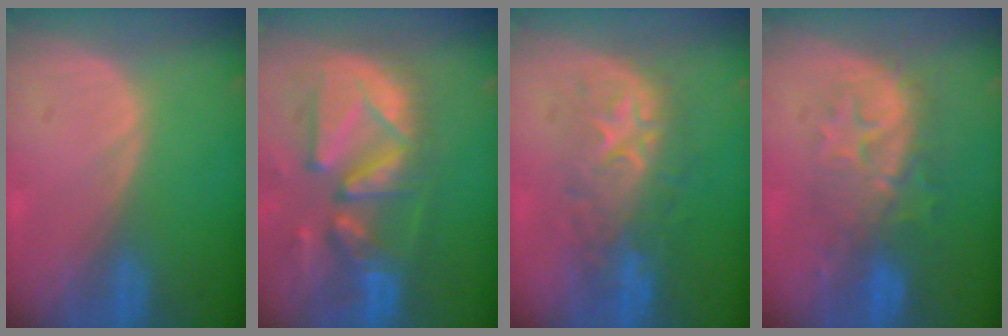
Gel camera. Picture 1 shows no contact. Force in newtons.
{"total": 13.3, "press": 11.5, "slide": 6.7}
{"total": 8.6, "press": 8.6, "slide": 0.5}
{"total": 8.6, "press": 8.3, "slide": 2.1}